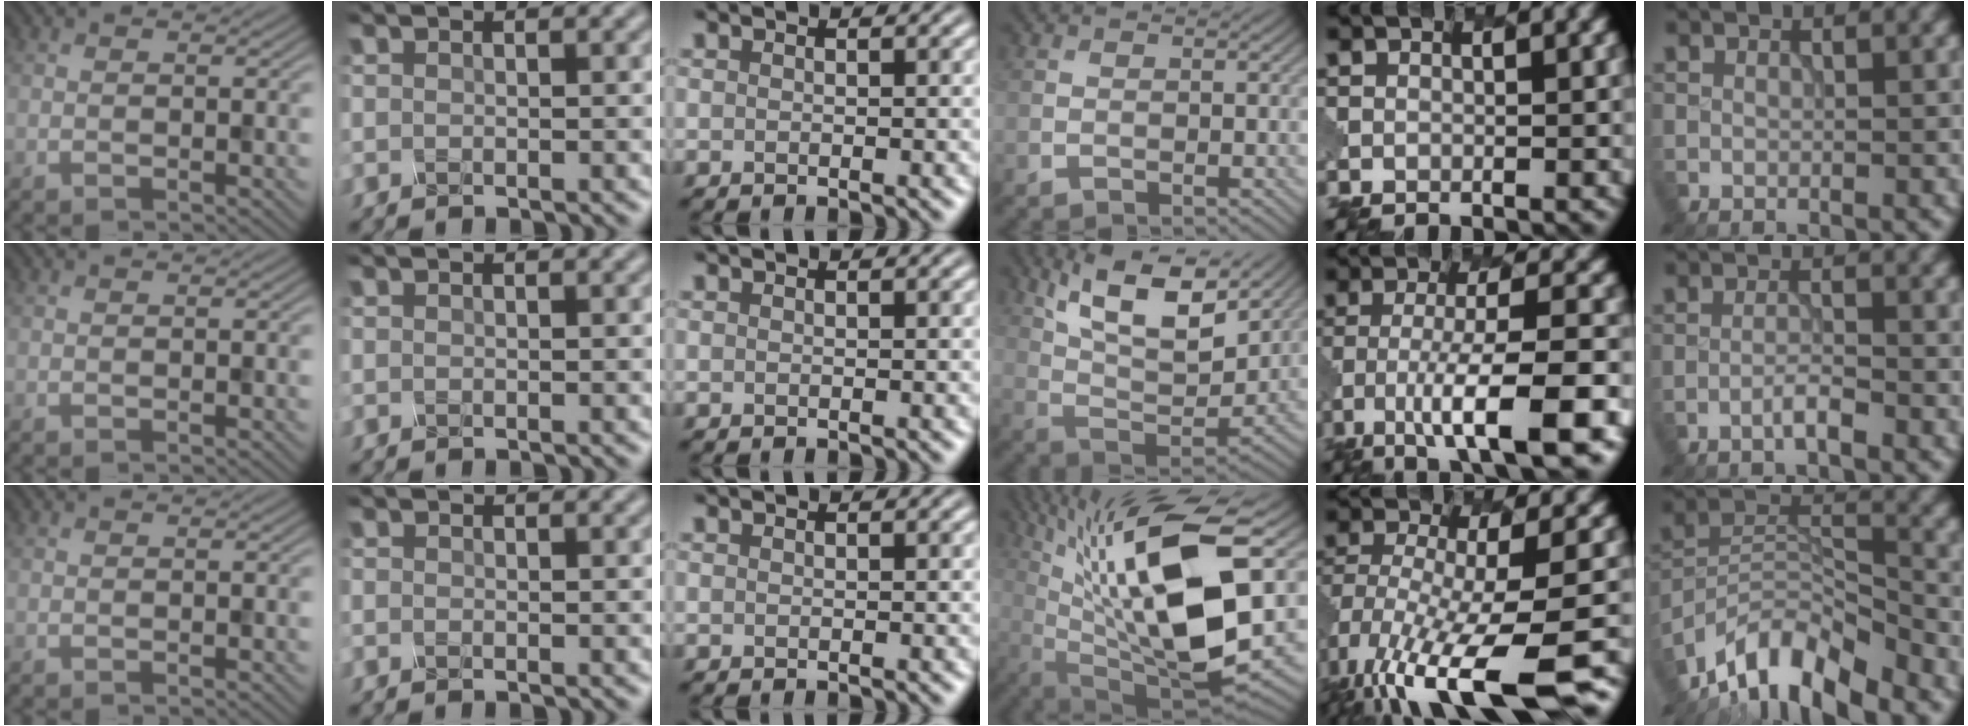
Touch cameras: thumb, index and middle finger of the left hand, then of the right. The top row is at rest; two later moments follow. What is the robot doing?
{"motion": "twist", "object": "rubiks cube"}